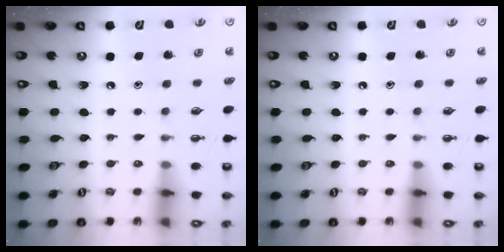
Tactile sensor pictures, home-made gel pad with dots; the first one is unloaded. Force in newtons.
{"total": 0.0}